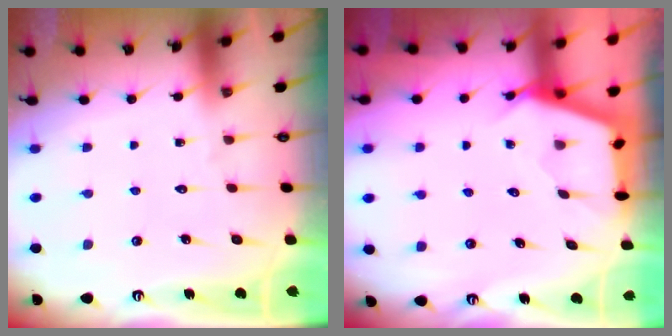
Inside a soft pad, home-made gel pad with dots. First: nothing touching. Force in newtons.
{"total": 2.6, "press": 2.6, "slide": 0.4}